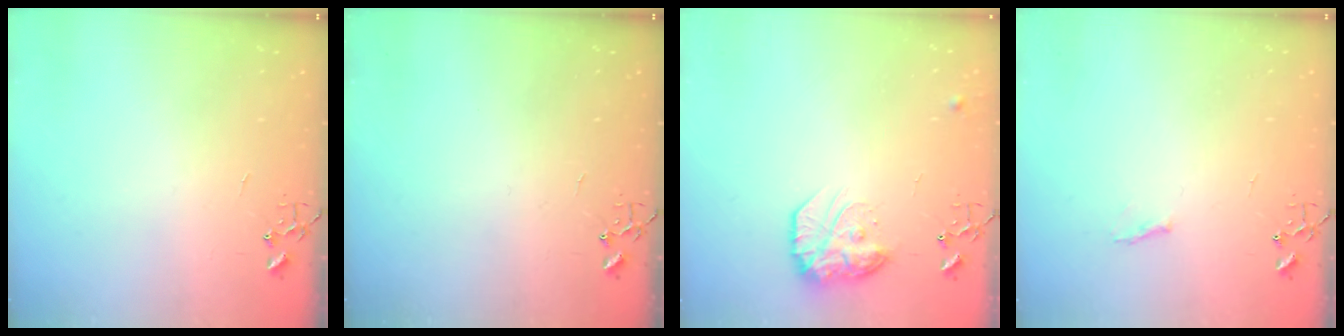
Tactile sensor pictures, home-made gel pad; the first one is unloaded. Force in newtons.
{"total": 0.0}
{"total": 15.0, "press": 15.0, "slide": 1.2}
{"total": 4.7, "press": 4.6, "slide": 0.6}